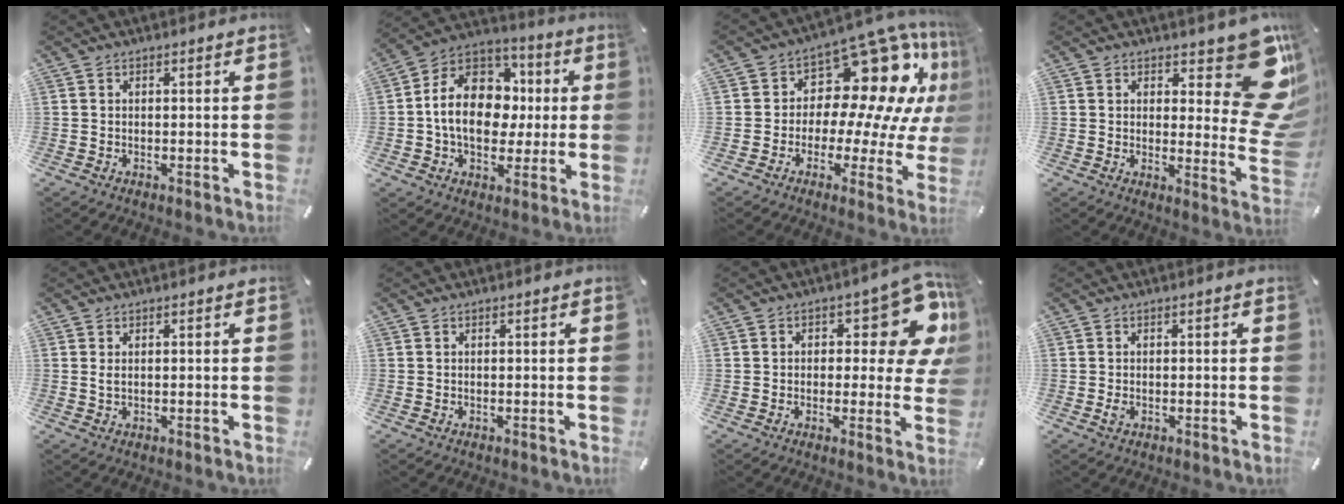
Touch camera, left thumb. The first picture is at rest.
{"total": 16.3, "force": [-0.5, 13.1, 9.7], "torque": [-0.177, 0.008, -0.008]}
{"total": 18.0, "force": [9.0, 9.9, 12.0], "torque": [-0.159, -0.086, 0.149]}
{"total": 16.9, "force": [8.8, 7.6, 12.4], "torque": [-0.130, -0.085, 0.151]}
{"total": 1.3, "force": [0.2, 0.5, 1.2], "torque": [-0.024, 0.000, 0.003]}
{"total": 0.0}
{"total": 14.2, "force": [6.1, 6.6, 11.0], "torque": [-0.124, -0.045, 0.100]}
{"total": 1.4, "force": [-0.3, 0.8, 1.1], "torque": [-0.020, 0.001, -0.005]}